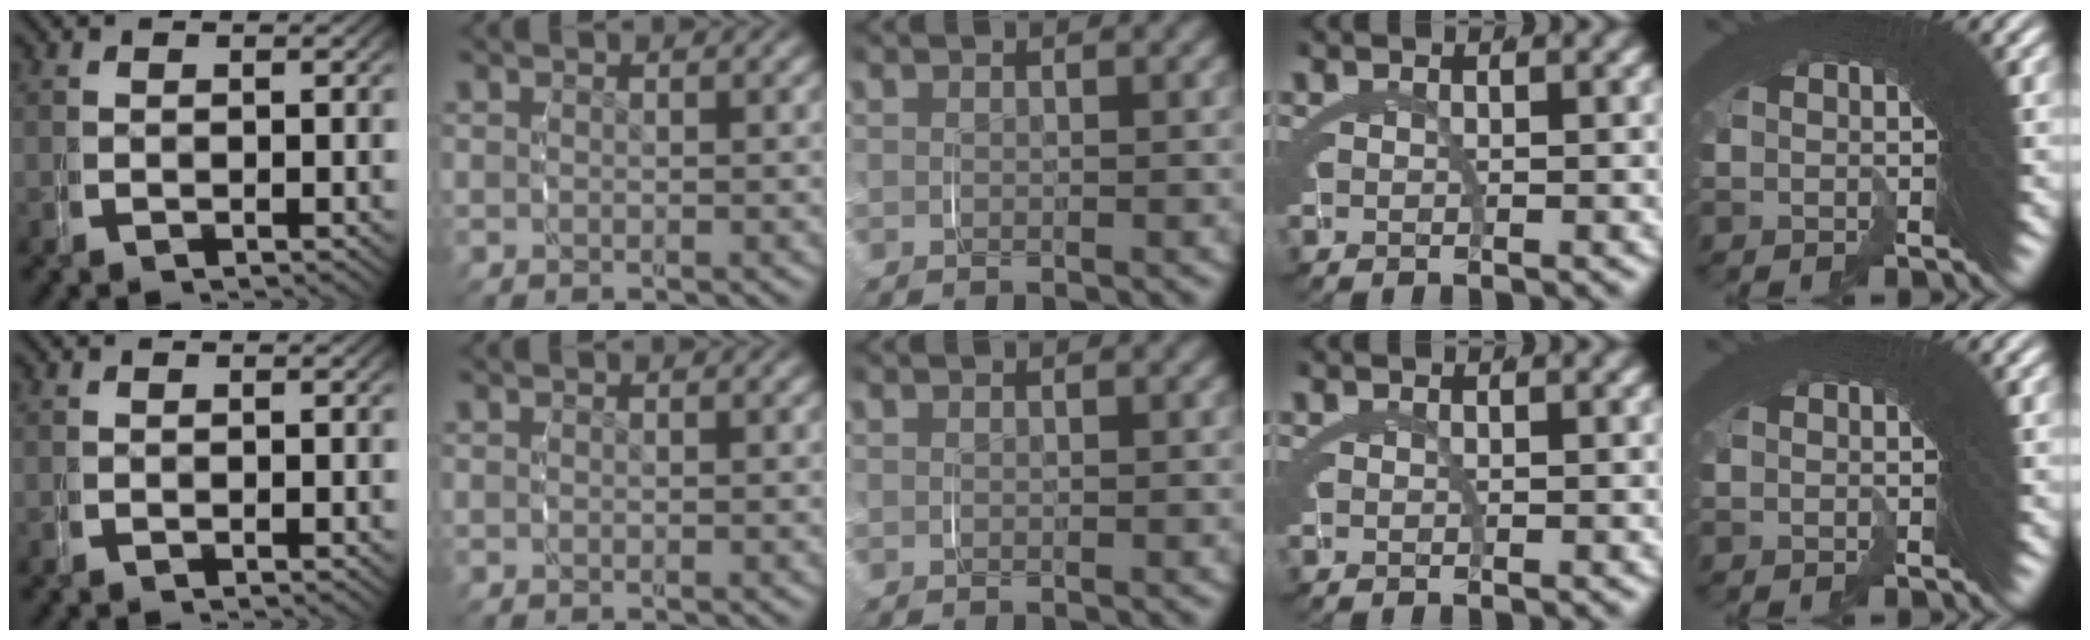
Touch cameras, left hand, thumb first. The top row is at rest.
{}